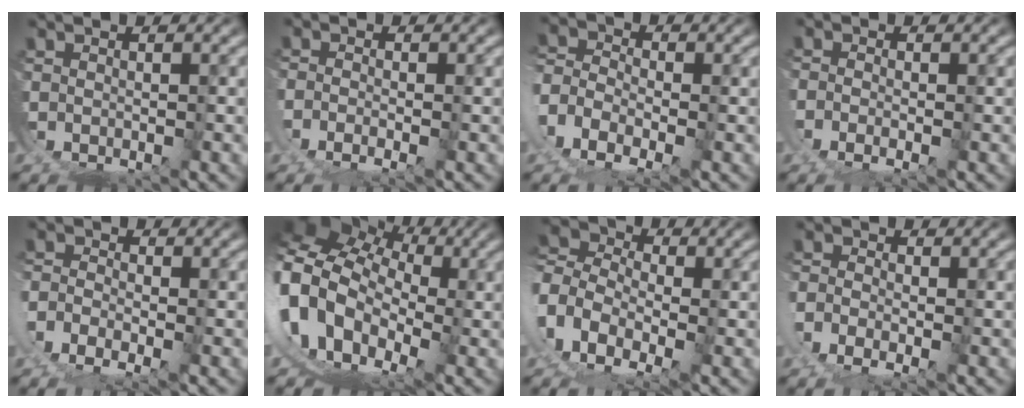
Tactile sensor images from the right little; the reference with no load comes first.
{"total": 1.1, "force": [-0.3, -1.0, 0.5], "torque": [-0.003, -0.003, -0.003]}
{"total": 2.6, "force": [-0.7, 2.0, 1.6], "torque": [-0.050, -0.012, -0.010]}
{"total": 1.1, "force": [0.0, -1.1, 0.4], "torque": [-0.003, -0.003, 0.003]}
{"total": 1.1, "force": [-0.7, 0.2, 0.9], "torque": [-0.019, -0.005, -0.009]}
{"total": 15.0, "force": [1.2, 13.1, 7.3], "torque": [-0.205, -0.033, 0.008]}
{"total": 8.0, "force": [2.1, 6.3, 4.4], "torque": [-0.109, 0.000, 0.019]}
{"total": 0.9, "force": [-0.5, -0.3, 0.7], "torque": [-0.018, -0.007, -0.004]}